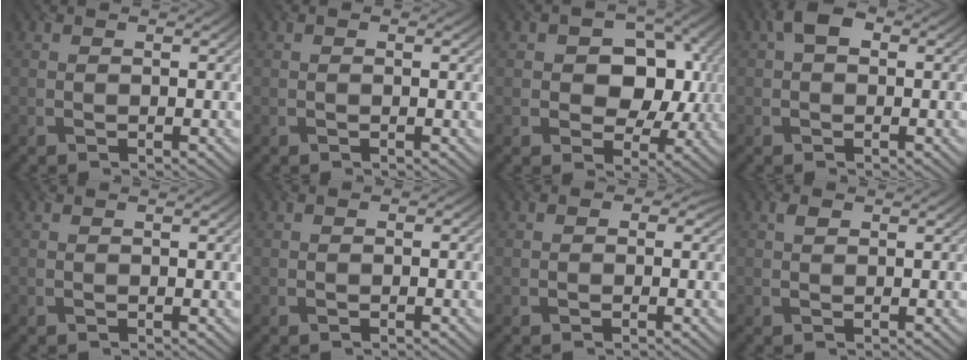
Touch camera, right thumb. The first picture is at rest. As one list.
[{"total": 0.0}, {"total": 8.5, "force": [0.5, 6.4, 5.5], "torque": [-0.078, -0.005, -0.003]}, {"total": 3.4, "force": [0.8, 2.2, 2.4], "torque": [-0.038, 0.008, 0.004]}, {"total": 0.7, "force": [0.1, 0.2, 0.7], "torque": [-0.009, 0.001, 0.001]}, {"total": 0.6, "force": [-0.4, 0.5, 0.2], "torque": [0.002, -0.003, -0.006]}, {"total": 1.6, "force": [0.1, 1.3, 0.8], "torque": [-0.004, 0.002, -0.005]}, {"total": 0.7, "force": [0.4, 0.4, 0.3], "torque": [-0.006, 0.000, 0.007]}]